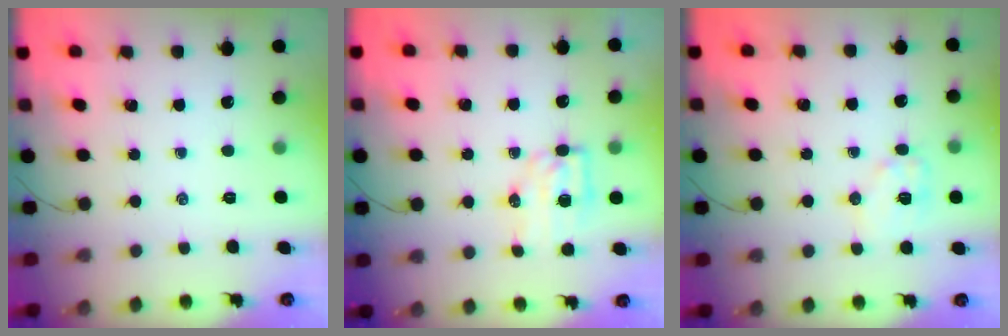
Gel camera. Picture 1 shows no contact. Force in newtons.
{"total": 6.5, "press": 6.4, "slide": 1.0}
{"total": 8.9, "press": 8.9, "slide": 0.6}